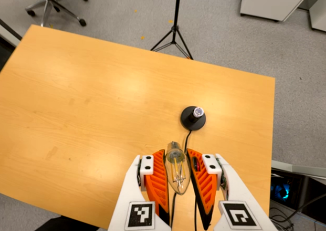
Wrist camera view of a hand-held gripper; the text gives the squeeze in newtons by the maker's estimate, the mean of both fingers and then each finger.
{"total": 19.9, "left": 21.3, "right": 18.6}